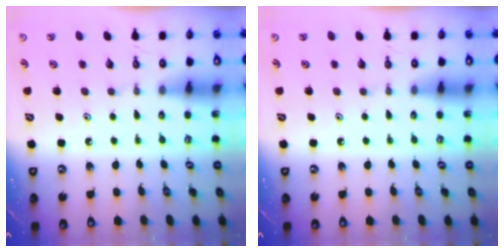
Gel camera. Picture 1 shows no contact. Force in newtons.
{"total": 0.0}